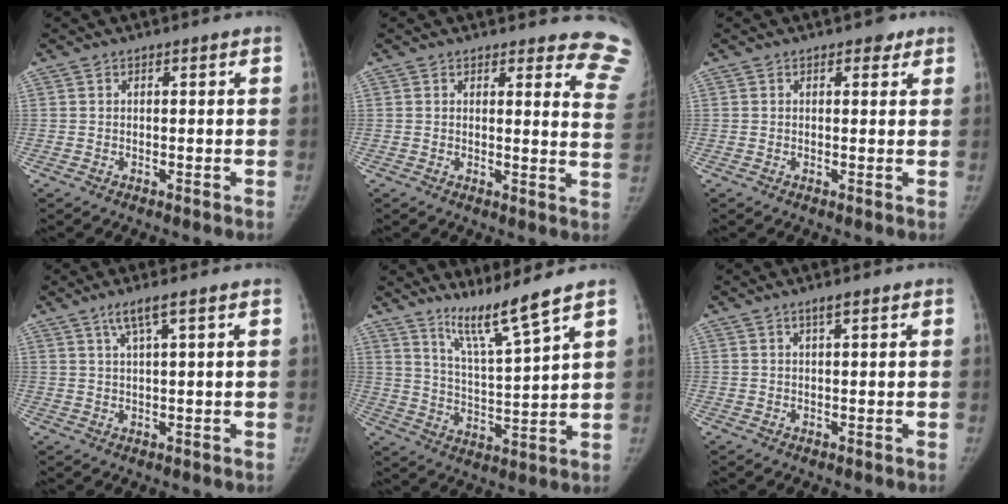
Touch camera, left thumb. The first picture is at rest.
{"total": 11.1, "force": [10.7, 2.5, 1.5], "torque": [0.032, -0.109, 0.076]}
{"total": 1.6, "force": [1.0, 1.0, 0.6], "torque": [0.005, -0.003, 0.010]}
{"total": 3.7, "force": [2.1, 0.0, 3.1], "torque": [-0.069, -0.002, 0.046]}
{"total": 9.2, "force": [7.2, -1.1, 5.6], "torque": [-0.096, -0.066, 0.139]}
{"total": 1.4, "force": [0.8, 0.1, 1.1], "torque": [-0.020, 0.000, 0.017]}